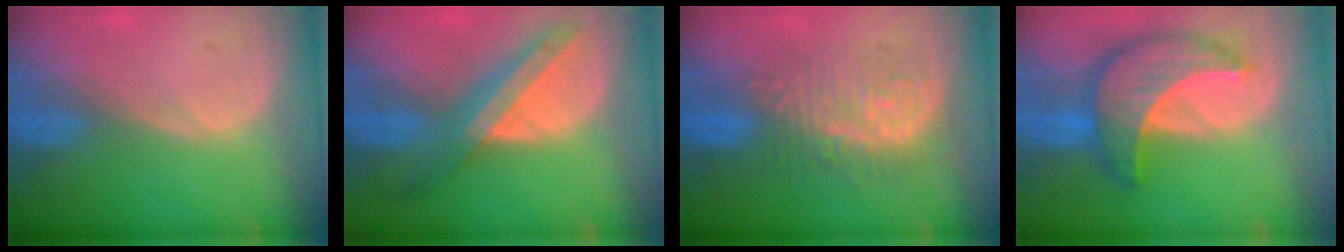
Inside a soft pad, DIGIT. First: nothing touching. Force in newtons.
{"total": 8.2, "press": 7.3, "slide": 3.7}
{"total": 9.1, "press": 9.0, "slide": 1.6}
{"total": 10.0, "press": 10.0, "slide": 0.8}